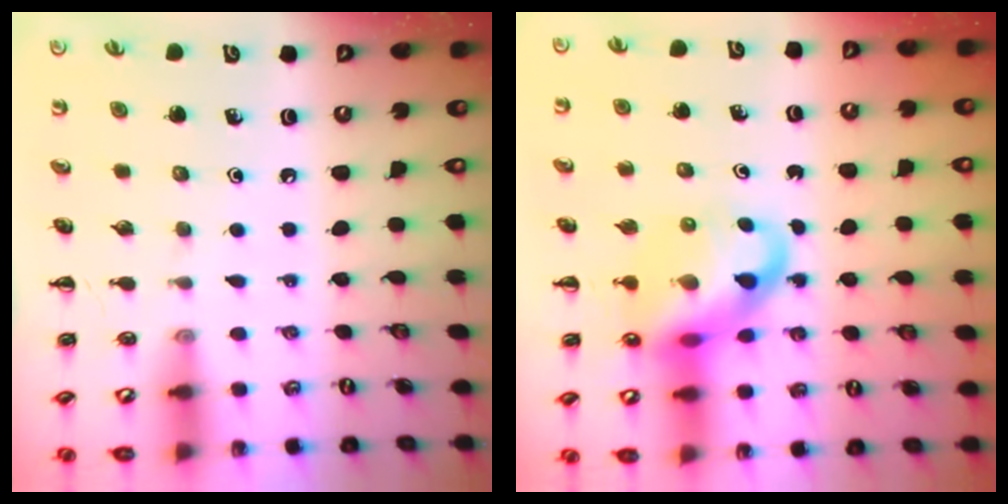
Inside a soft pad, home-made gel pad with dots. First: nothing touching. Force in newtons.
{"total": 13.8, "press": 13.3, "slide": 3.6}